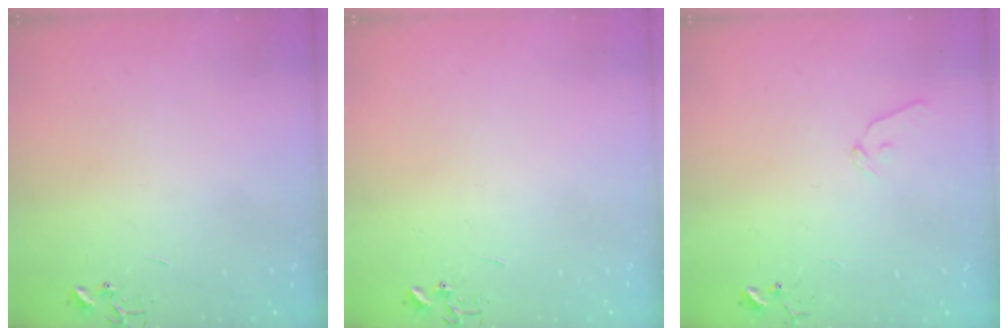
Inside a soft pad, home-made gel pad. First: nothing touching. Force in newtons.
{"total": 0.0}
{"total": 6.9, "press": 6.9, "slide": 0.7}